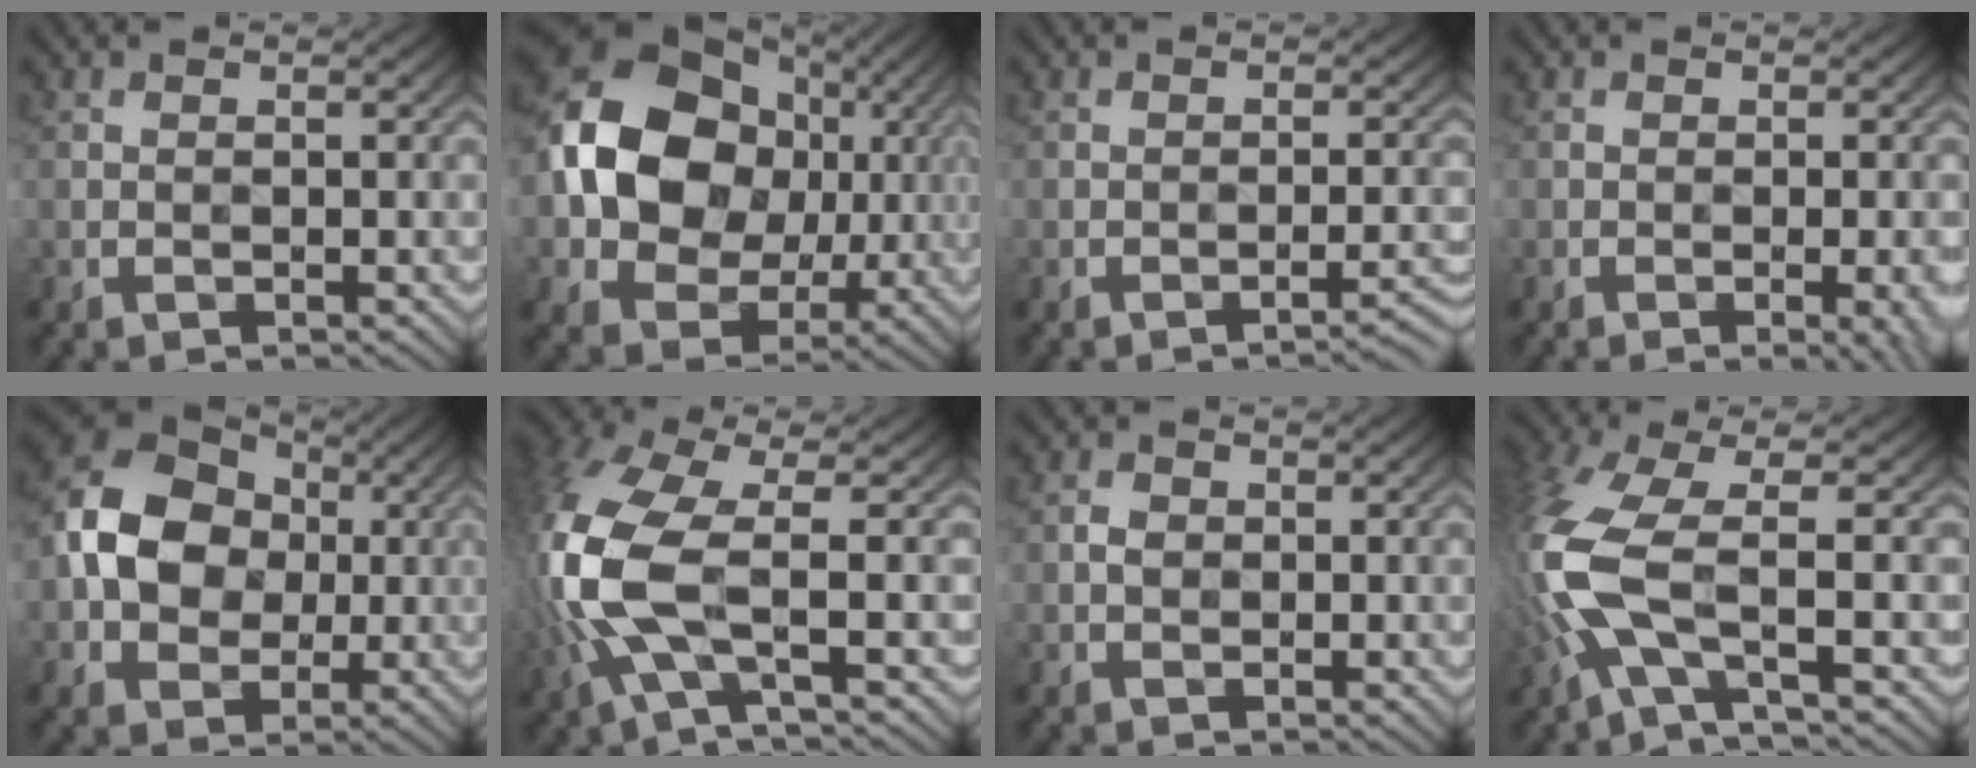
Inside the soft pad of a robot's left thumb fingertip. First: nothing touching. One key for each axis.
{"total": 14.9, "fx": 1.5, "fy": 12.0, "fz": 8.7, "tx": -0.178, "ty": 0.010, "tz": 0.015}
{"total": 2.6, "fx": -1.7, "fy": 0.4, "fz": 1.9, "tx": -0.021, "ty": 0.007, "tz": -0.030}
{"total": 3.6, "fx": -1.4, "fy": 0.9, "fz": 3.2, "tx": -0.037, "ty": 0.000, "tz": -0.017}
{"total": 12.1, "fx": 0.4, "fy": 9.4, "fz": 7.6, "tx": -0.170, "ty": 0.011, "tz": 0.000}
{"total": 12.2, "fx": -1.3, "fy": 4.9, "fz": 11.0, "tx": -0.299, "ty": -0.006, "tz": -0.035}
{"total": 1.5, "fx": 0.0, "fy": 1.2, "fz": 0.9, "tx": -0.020, "ty": 0.001, "tz": -0.003}
{"total": 10.2, "fx": -1.7, "fy": 3.3, "fz": 9.6, "tx": -0.236, "ty": -0.003, "tz": -0.052}